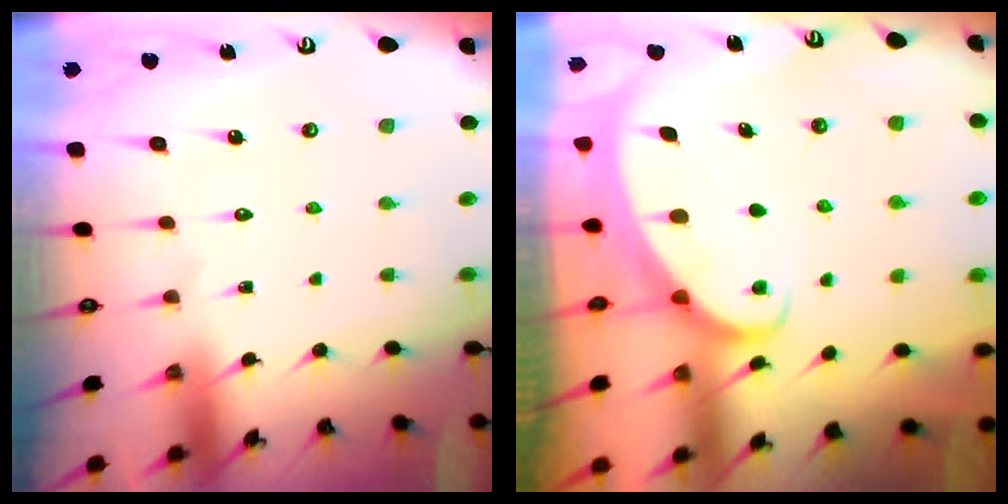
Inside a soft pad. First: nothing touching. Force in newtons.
{"total": 2.0, "press": 2.0, "slide": 0.2}